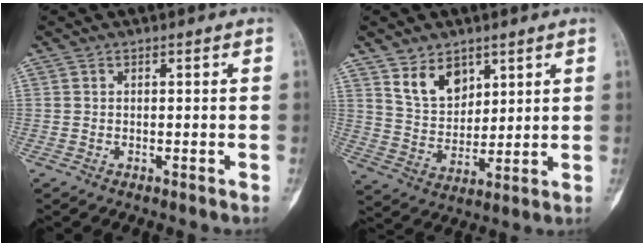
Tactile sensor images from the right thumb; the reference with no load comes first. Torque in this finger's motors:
{"motor_torque": [-0.03, 0.09, 0.00, 0.03, 0.08]}